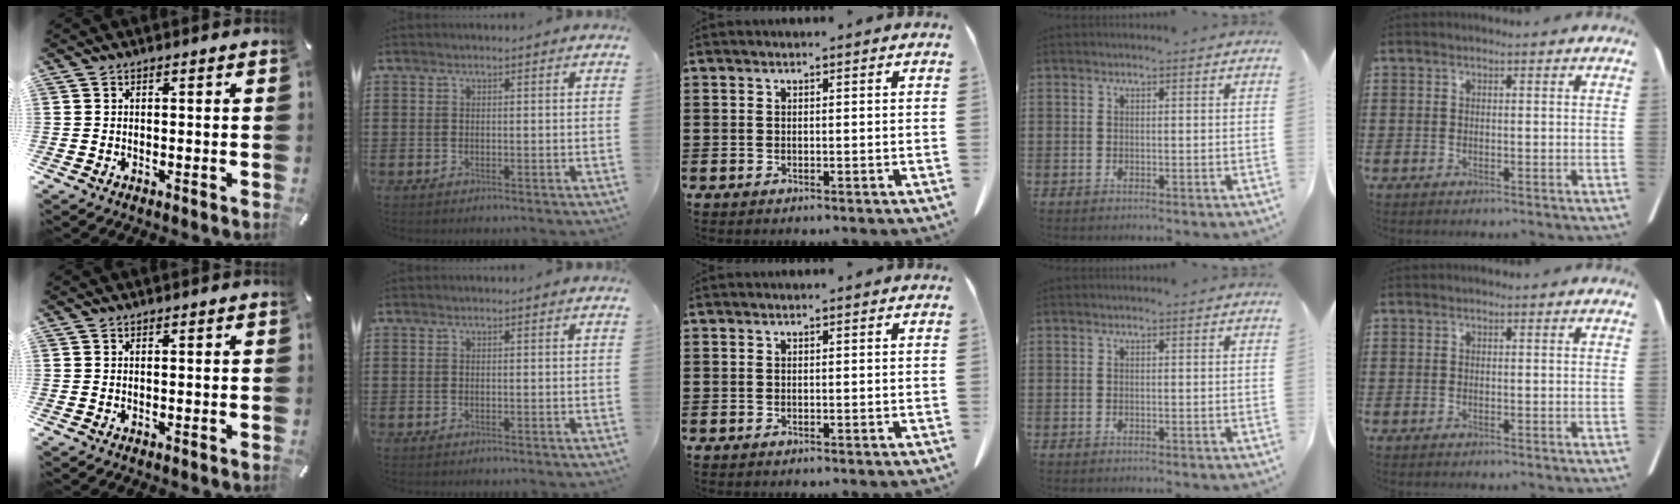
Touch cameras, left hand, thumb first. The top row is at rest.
{}